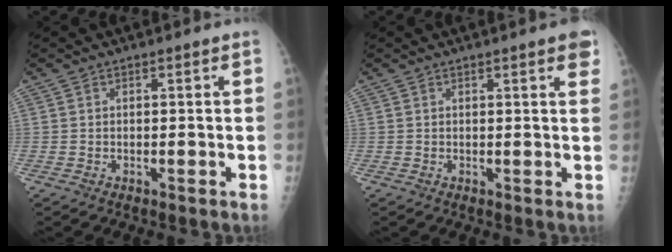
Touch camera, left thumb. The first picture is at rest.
{"total": 3.2, "force": [1.9, 0.6, 2.5], "torque": [-0.024, -0.002, 0.018]}